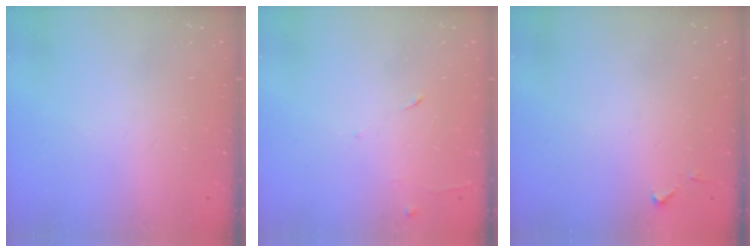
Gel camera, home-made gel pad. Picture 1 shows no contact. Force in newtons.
{"total": 5.1, "press": 5.1, "slide": 0.8}
{"total": 3.7, "press": 3.7, "slide": 0.6}